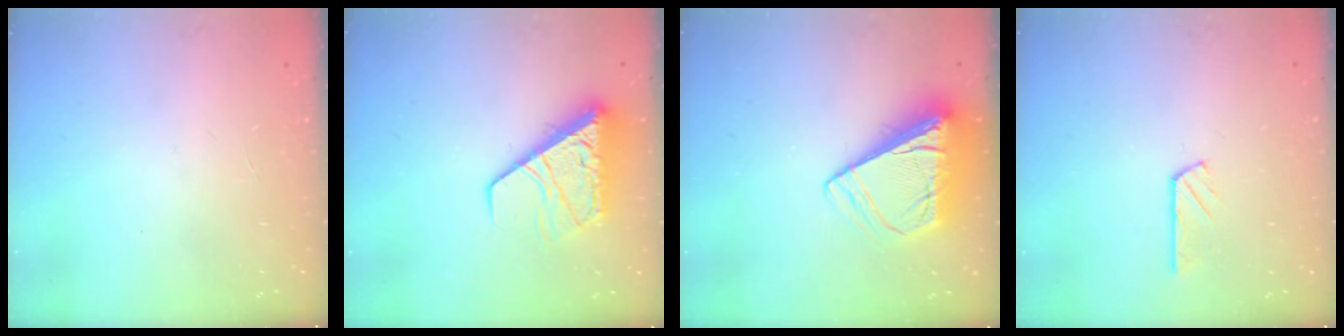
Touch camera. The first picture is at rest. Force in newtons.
{"total": 12.0, "press": 11.9, "slide": 1.4}
{"total": 11.7, "press": 11.6, "slide": 1.5}
{"total": 2.7, "press": 2.7, "slide": 0.3}